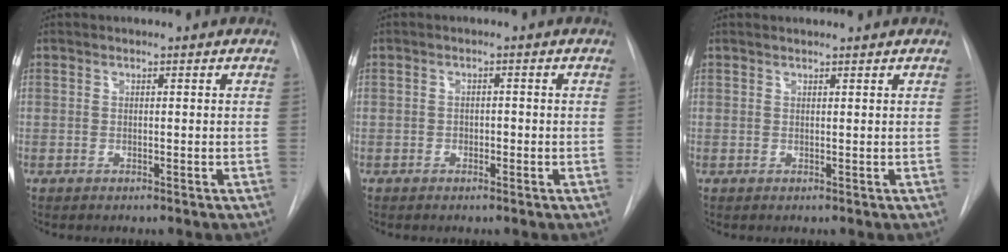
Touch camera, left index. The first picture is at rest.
{"total": 0.9, "force": [-0.4, 0.6, 0.5], "torque": [-0.004, 0.003, -0.007]}
{"total": 1.9, "force": [1.8, 0.0, 0.4], "torque": [-0.008, 0.016, 0.029]}